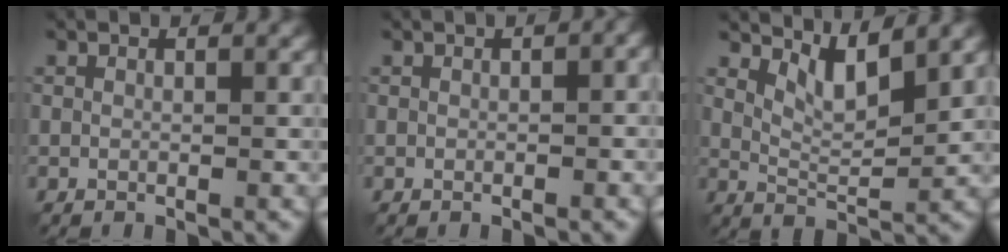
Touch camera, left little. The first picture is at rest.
{"total": 2.8, "force": [0.7, 1.3, 2.4], "torque": [-0.026, 0.009, 0.015]}
{"total": 3.6, "force": [2.0, 1.2, 2.7], "torque": [-0.055, -0.009, 0.039]}